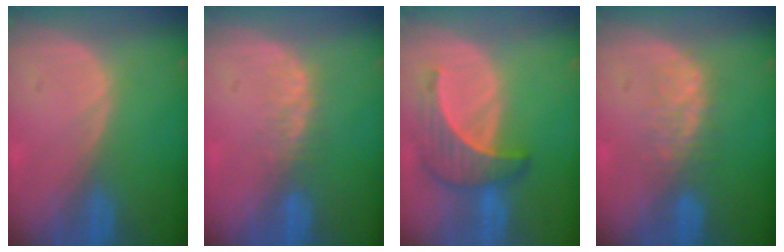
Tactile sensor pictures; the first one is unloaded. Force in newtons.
{"total": 2.8, "press": 2.4, "slide": 1.5}
{"total": 6.4, "press": 6.4, "slide": 0.3}
{"total": 3.6, "press": 3.6, "slide": 0.7}